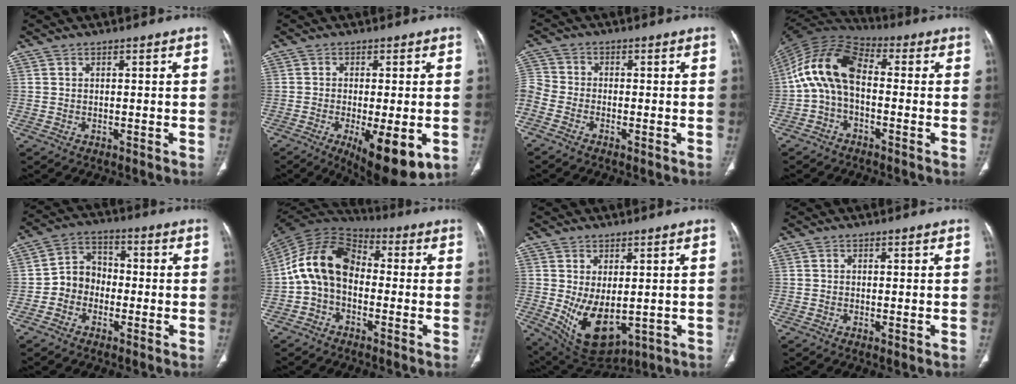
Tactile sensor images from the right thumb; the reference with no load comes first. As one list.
[{"total": 12.4, "force": [-4.3, 3.9, 11.0], "torque": [-0.154, -0.017, -0.054]}, {"total": 7.4, "force": [-3.9, 5.2, 3.4], "torque": [-0.106, 0.012, -0.086]}, {"total": 12.5, "force": [-0.6, 7.2, 10.2], "torque": [-0.190, 0.037, -0.026]}, {"total": 7.1, "force": [-1.9, 6.1, 3.1], "torque": [-0.027, 0.034, -0.048]}, {"total": 13.2, "force": [-1.2, 9.1, 9.4], "torque": [-0.163, 0.042, -0.036]}, {"total": 10.7, "force": [-1.2, 6.0, 8.8], "torque": [-0.139, -0.016, 0.010]}, {"total": 0.8, "force": [-0.2, 0.2, 0.8], "torque": [-0.019, -0.004, -0.005]}]